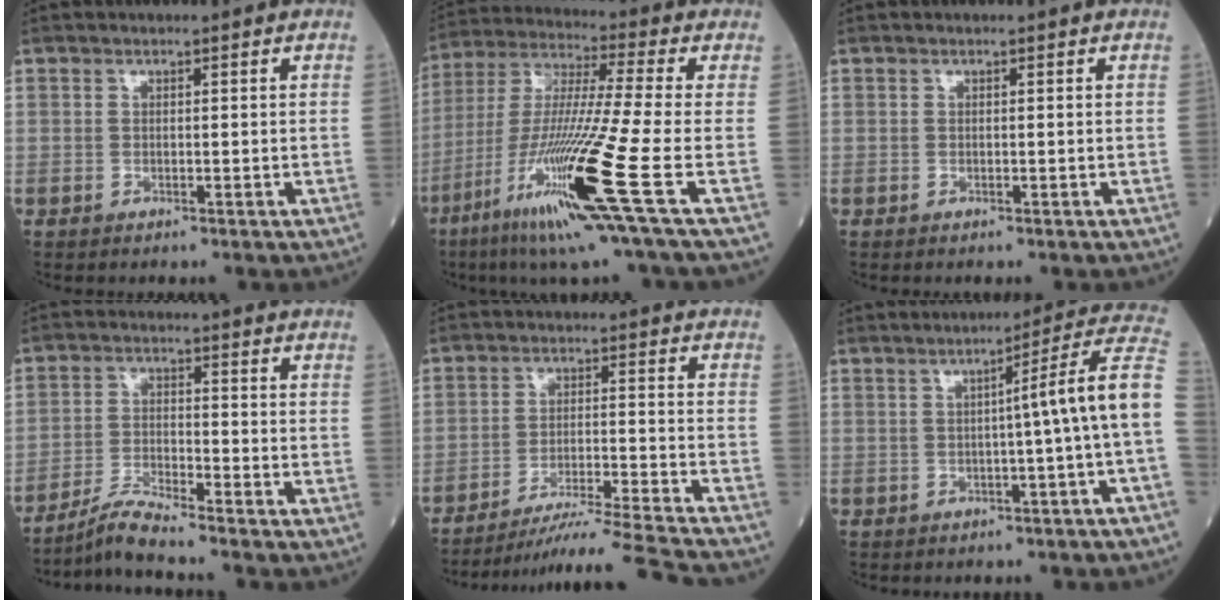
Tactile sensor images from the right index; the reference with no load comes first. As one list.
[{"total": 19.9, "force": [-8.0, -1.2, 18.2], "torque": [-0.366, -0.043, -0.156]}, {"total": 0.0}, {"total": 5.0, "force": [-4.7, -1.1, 1.4], "torque": [-0.031, -0.021, -0.092]}, {"total": 17.0, "force": [-15.7, -2.7, 6.0], "torque": [-0.086, -0.037, -0.240]}, {"total": 9.1, "force": [-0.6, -1.9, 8.9], "torque": [-0.109, 0.018, -0.013]}]